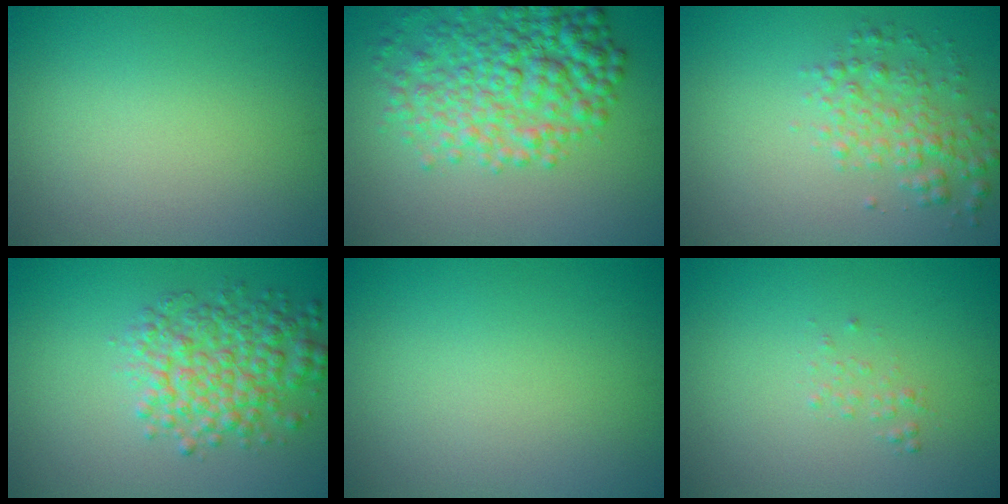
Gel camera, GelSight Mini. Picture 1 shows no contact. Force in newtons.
{"total": 7.1, "press": 7.1, "slide": 0.3}
{"total": 3.0, "press": 3.0, "slide": 0.0}
{"total": 5.2, "press": 5.2, "slide": 0.1}
{"total": 0.0}
{"total": 0.7, "press": 0.7, "slide": 0.1}